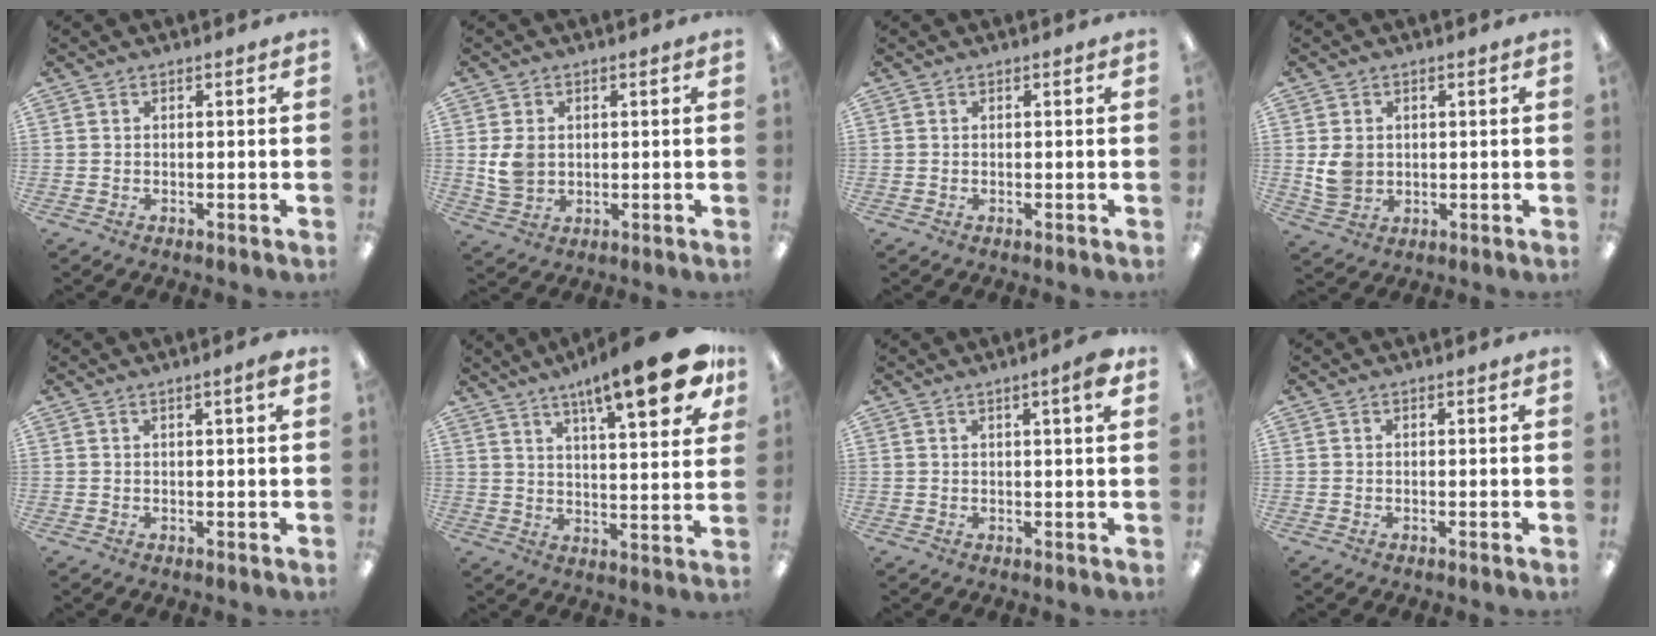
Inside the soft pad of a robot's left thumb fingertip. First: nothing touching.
{"total": 6.2, "force": [0.8, 5.0, 3.5], "torque": [-0.066, 0.000, 0.015]}
{"total": 0.0}
{"total": 5.9, "force": [0.8, 5.1, 2.7], "torque": [-0.045, 0.003, 0.016]}
{"total": 1.9, "force": [1.0, 0.1, 1.6], "torque": [-0.025, -0.002, 0.014]}
{"total": 17.7, "force": [10.9, 4.3, 13.2], "torque": [-0.190, -0.055, 0.167]}
{"total": 3.7, "force": [2.1, 0.4, 3.0], "torque": [-0.048, -0.004, 0.031]}
{"total": 0.0}